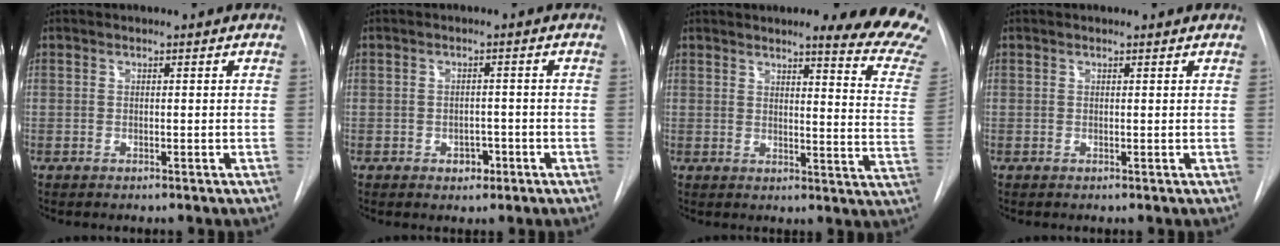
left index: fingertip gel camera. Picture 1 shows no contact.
{"total": 2.3, "force": [-1.1, 1.6, 1.2], "torque": [-0.013, 0.004, -0.008]}
{"total": 15.8, "force": [14.1, 0.5, 7.0], "torque": [-0.070, -0.101, 0.138]}
{"total": 1.0, "force": [1.0, 0.1, 0.2], "torque": [-0.012, 0.009, 0.013]}